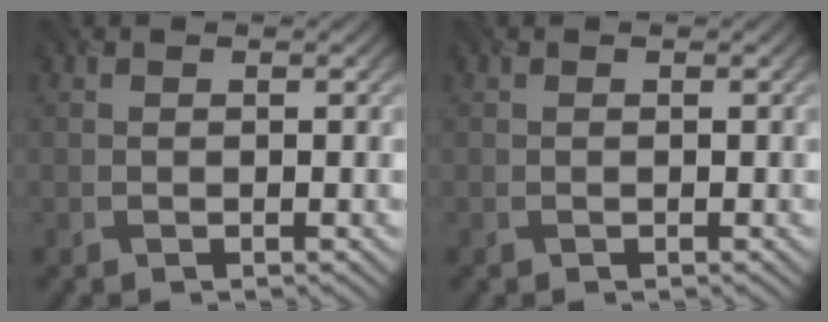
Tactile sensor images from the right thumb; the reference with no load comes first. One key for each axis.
{"total": 0.0}